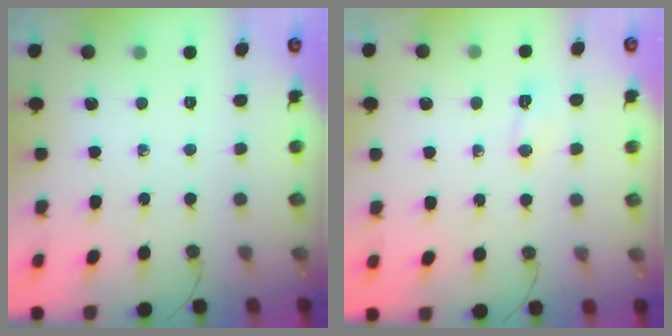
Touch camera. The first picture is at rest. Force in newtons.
{"total": 3.5, "press": 3.5, "slide": 0.5}